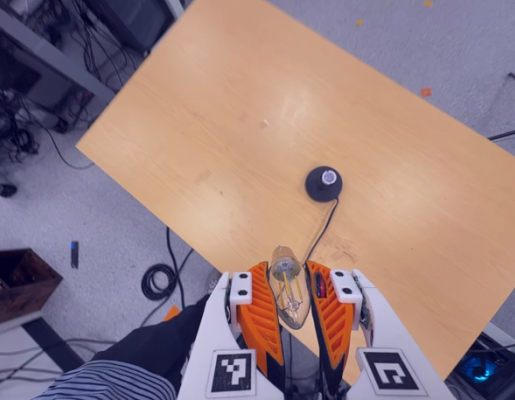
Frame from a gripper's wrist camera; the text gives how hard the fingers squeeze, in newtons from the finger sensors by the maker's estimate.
{"total": 23.1, "left": 26.4, "right": 19.7}